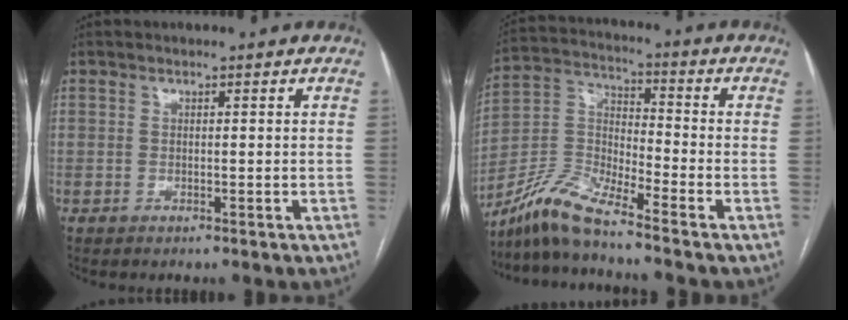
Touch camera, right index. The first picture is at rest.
{"total": 8.8, "force": [-7.9, 0.0, 3.8], "torque": [-0.087, 0.005, -0.160]}